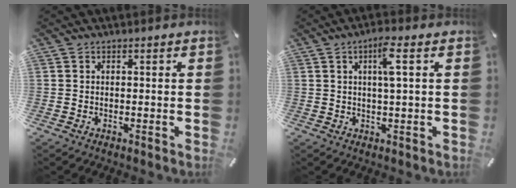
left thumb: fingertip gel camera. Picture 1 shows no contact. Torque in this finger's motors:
{"motor_torque": [1.21, 1.01, 0.53, -0.50, 0.24]}